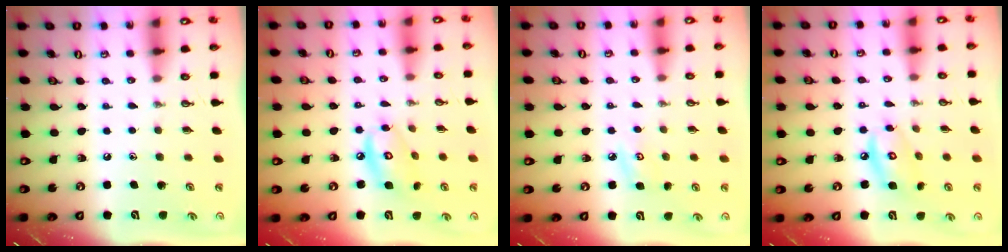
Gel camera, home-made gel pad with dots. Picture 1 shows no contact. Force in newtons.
{"total": 9.7, "press": 9.7, "slide": 0.7}
{"total": 5.2, "press": 5.1, "slide": 0.5}
{"total": 8.7, "press": 8.7, "slide": 0.7}